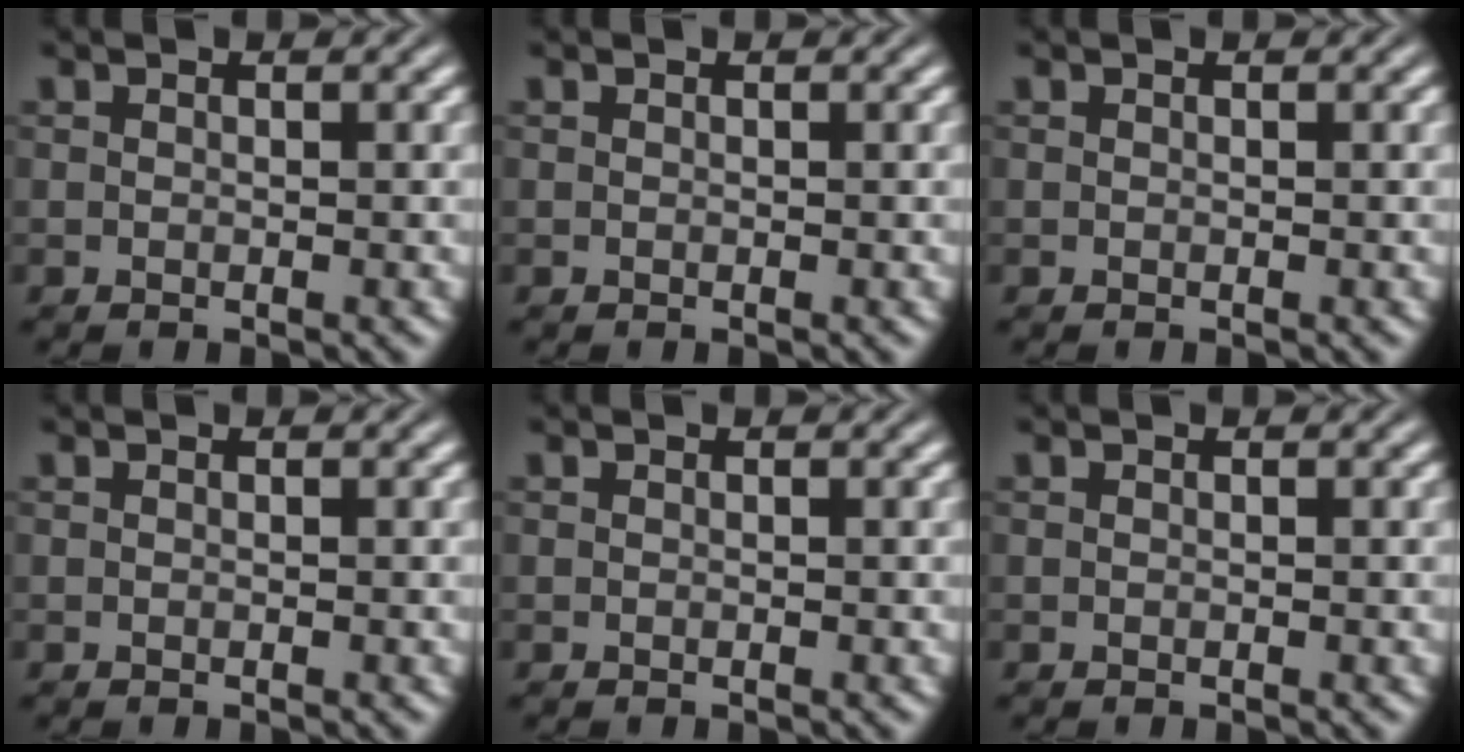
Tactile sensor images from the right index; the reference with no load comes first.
{"total": 0.0}
{"total": 0.0}
{"total": 0.0}
{"total": 0.0}
{"total": 0.0}